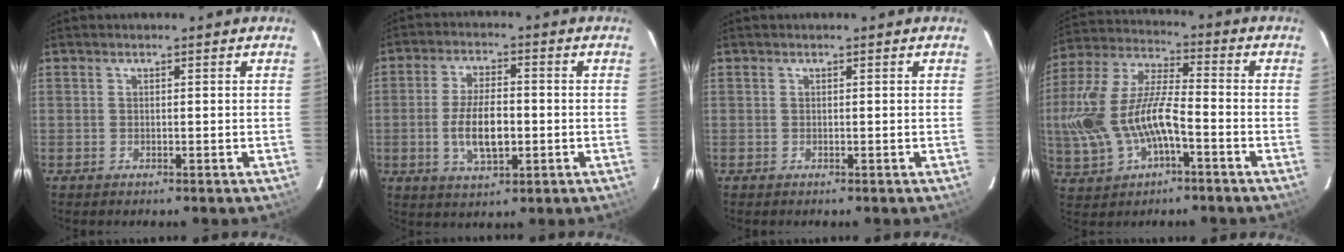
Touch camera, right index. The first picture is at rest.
{"total": 8.9, "force": [-1.7, 3.8, 7.9], "torque": [-0.157, -0.002, -0.028]}
{"total": 0.0}
{"total": 16.1, "force": [-4.0, 7.2, 13.9], "torque": [-0.306, 0.004, -0.068]}